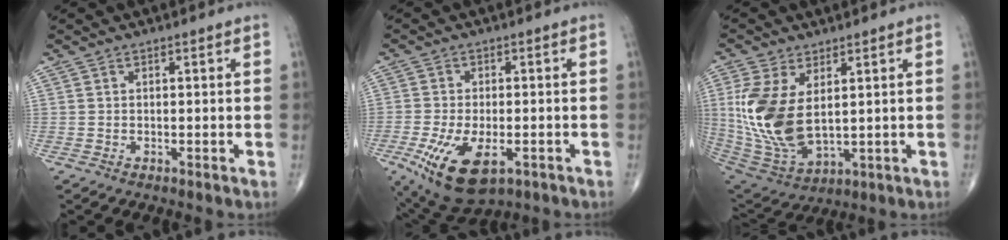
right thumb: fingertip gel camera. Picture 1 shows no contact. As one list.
[{"total": 12.8, "force": [-5.2, 6.2, 9.9], "torque": [-0.189, -0.004, -0.076]}, {"total": 15.7, "force": [2.6, 8.6, 12.9], "torque": [-0.275, -0.017, 0.070]}]